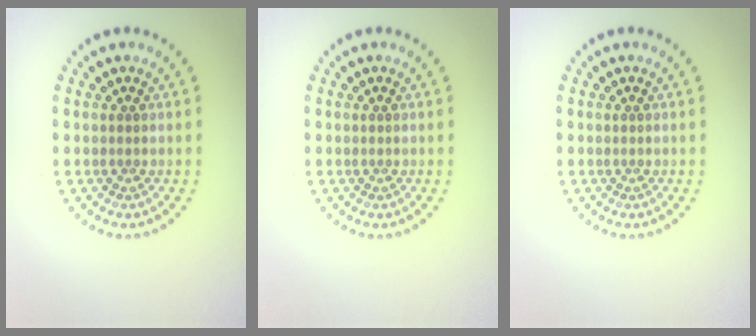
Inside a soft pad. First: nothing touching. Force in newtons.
{"total": 0.0}
{"total": 0.0}